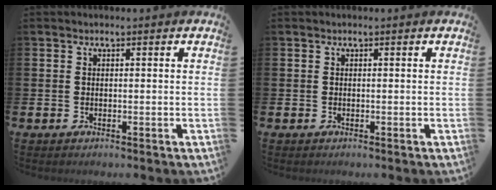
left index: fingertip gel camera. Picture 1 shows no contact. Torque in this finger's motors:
{"motor_torque": [0.00, 0.00, 0.00, -0.01]}